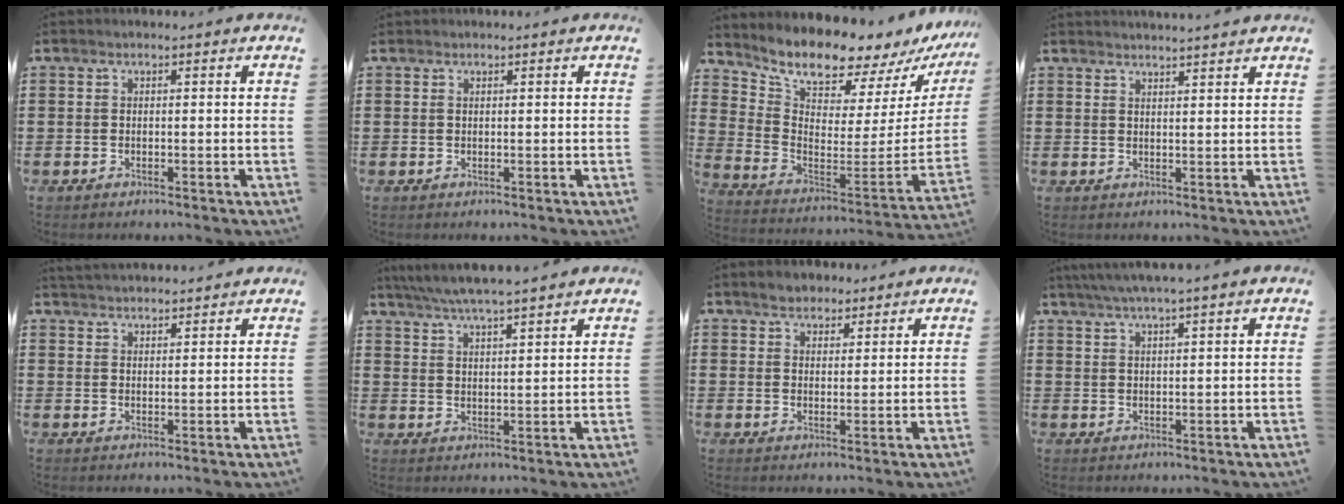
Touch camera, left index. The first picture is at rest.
{"total": 0.5, "force": [0.5, 0.1, 0.0], "torque": [-0.003, 0.000, 0.011]}
{"total": 8.4, "force": [8.1, 1.1, 2.0], "torque": [-0.074, -0.084, 0.134]}
{"total": 2.2, "force": [2.1, -0.6, -0.1], "torque": [-0.004, -0.007, 0.040]}
{"total": 2.7, "force": [2.7, -0.1, -0.1], "torque": [-0.006, -0.005, 0.051]}
{"total": 4.7, "force": [4.4, -0.4, 1.5], "torque": [-0.045, -0.021, 0.076]}
{"total": 3.1, "force": [2.7, 1.5, 0.2], "torque": [-0.013, 0.007, 0.052]}
{"total": 3.4, "force": [2.9, -0.6, 1.6], "torque": [-0.039, -0.005, 0.051]}